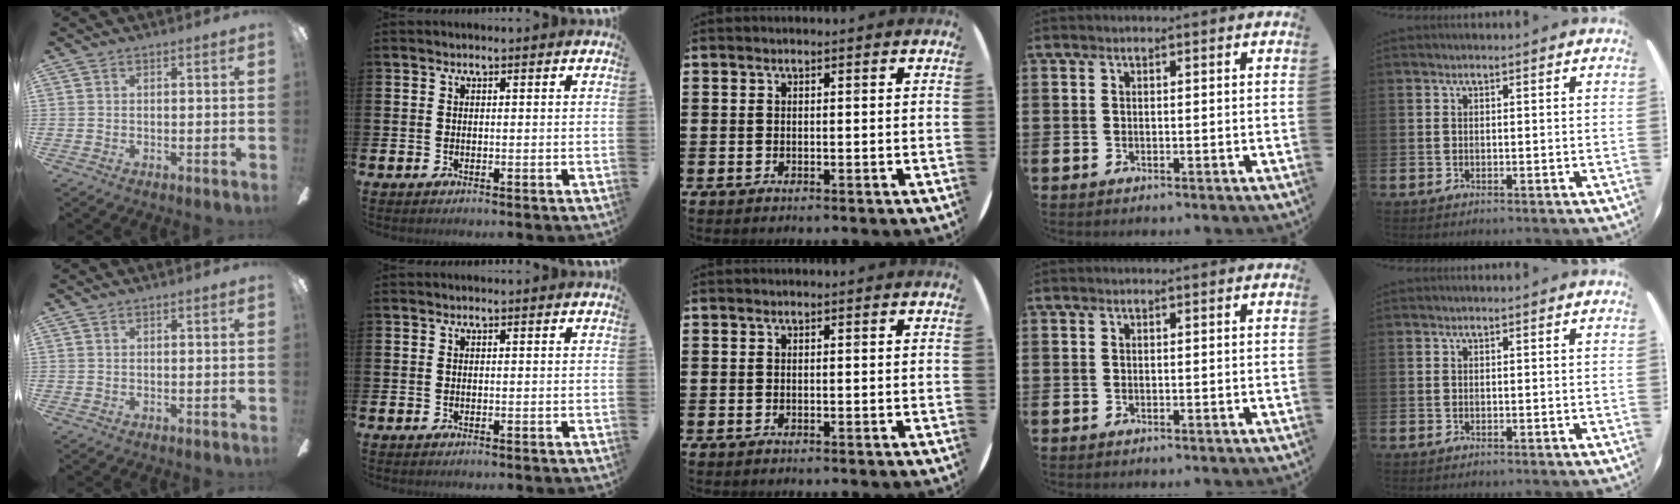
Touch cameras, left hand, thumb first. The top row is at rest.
{}